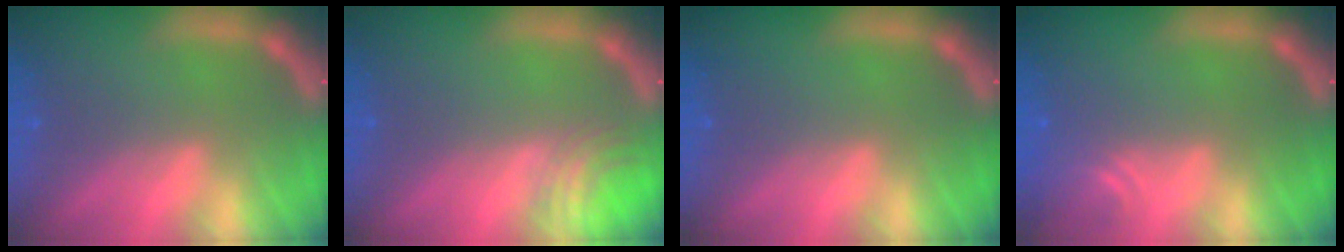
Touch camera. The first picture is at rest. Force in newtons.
{"total": 3.0}
{"total": 0.0}
{"total": 2.4}